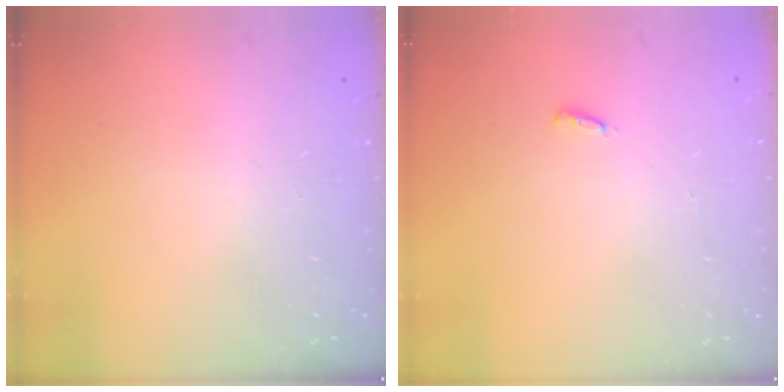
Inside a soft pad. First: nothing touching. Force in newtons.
{"total": 2.9, "press": 2.8, "slide": 0.9}